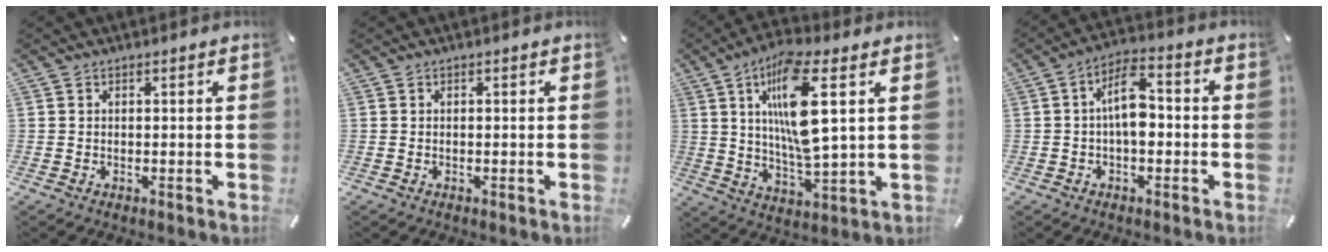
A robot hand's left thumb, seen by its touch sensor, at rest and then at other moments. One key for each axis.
{"total": 0.0}
{"total": 15.5, "fx": 4.8, "fy": 4.2, "fz": 14.2, "tx": -0.273, "ty": -0.014, "tz": 0.071}
{"total": 8.8, "fx": -0.7, "fy": 4.5, "fz": 7.6, "tx": -0.130, "ty": 0.017, "tz": -0.011}